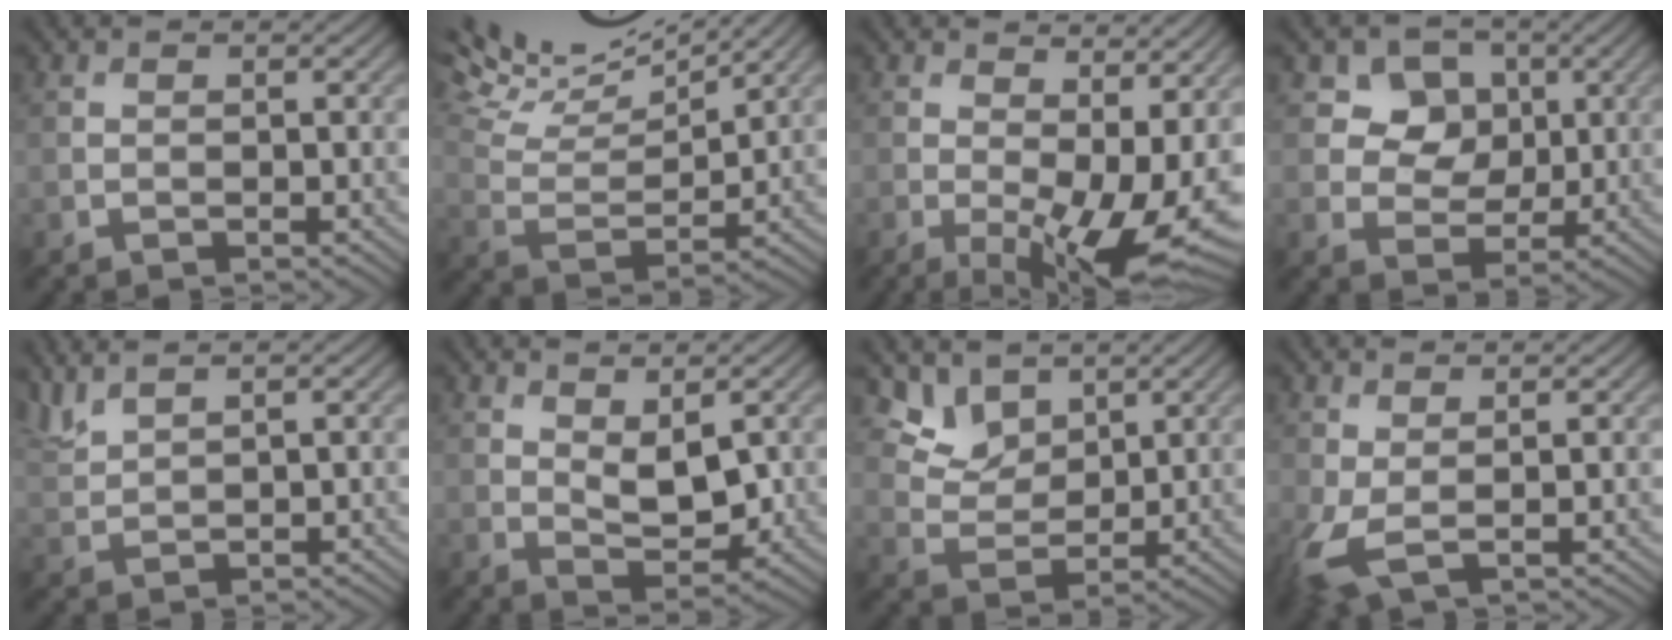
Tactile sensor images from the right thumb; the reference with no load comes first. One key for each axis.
{"total": 11.9, "fx": 10.0, "fy": 2.5, "fz": 5.8, "tx": -0.124, "ty": -0.003, "tz": 0.148}
{"total": 12.3, "fx": -0.1, "fy": 5.5, "fz": 11.0, "tx": -0.161, "ty": -0.015, "tz": 0.019}
{"total": 7.6, "fx": 3.4, "fy": 6.2, "fz": 2.9, "tx": -0.070, "ty": -0.017, "tz": 0.075}
{"total": 3.2, "fx": 2.7, "fy": 0.5, "fz": 1.6, "tx": -0.044, "ty": 0.011, "tz": 0.064}
{"total": 4.5, "fx": 1.3, "fy": 2.2, "fz": 3.7, "tx": -0.067, "ty": -0.006, "tz": 0.029}
{"total": 7.0, "fx": 5.1, "fy": 3.9, "fz": 2.8, "tx": -0.072, "ty": -0.021, "tz": 0.114}
{"total": 4.2, "fx": -0.1, "fy": 1.8, "fz": 3.8, "tx": -0.104, "ty": -0.005, "tz": -0.003}